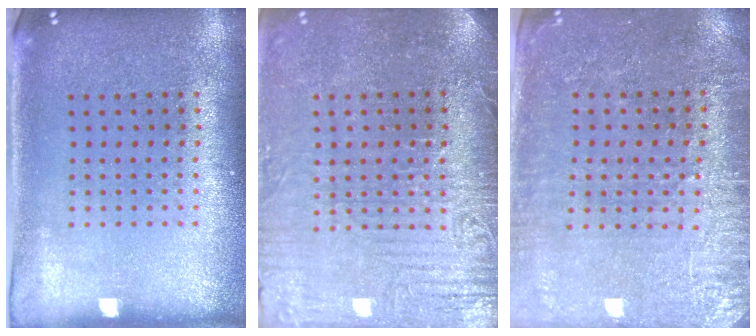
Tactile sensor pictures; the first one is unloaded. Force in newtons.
{"total": 3.8, "press": 3.6, "slide": 1.3}
{"total": 3.0, "press": 2.8, "slide": 0.9}